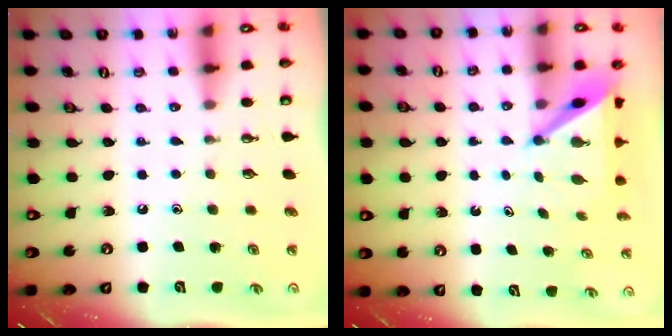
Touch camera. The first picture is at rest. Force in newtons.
{"total": 5.3, "press": 5.3, "slide": 0.1}